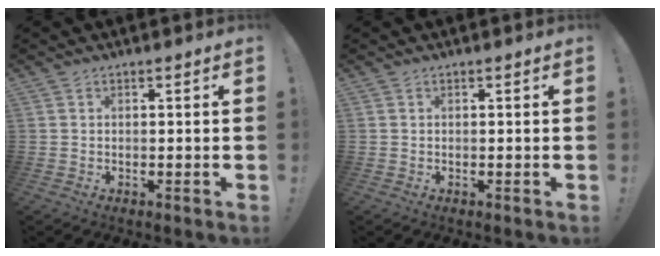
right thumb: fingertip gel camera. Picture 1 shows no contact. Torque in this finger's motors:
{"motor_torque": [0.00, 0.00, 0.00, 0.00, 0.00]}